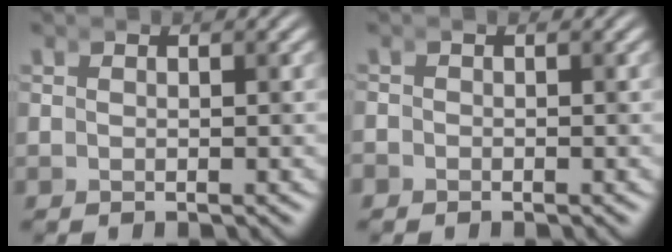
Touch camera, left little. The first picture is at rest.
{"total": 1.1, "force": [-0.6, 0.9, -0.3], "torque": [-0.010, -0.007, -0.014]}